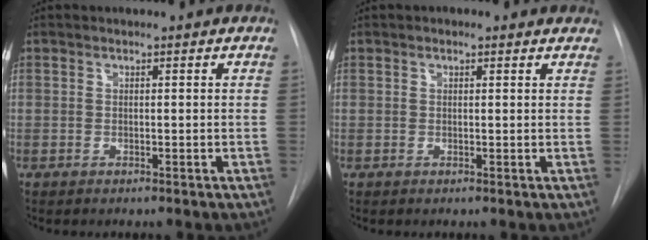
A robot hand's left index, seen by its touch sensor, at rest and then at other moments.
{"total": 1.6, "force": [1.2, 0.8, 0.9], "torque": [-0.013, 0.011, 0.011]}